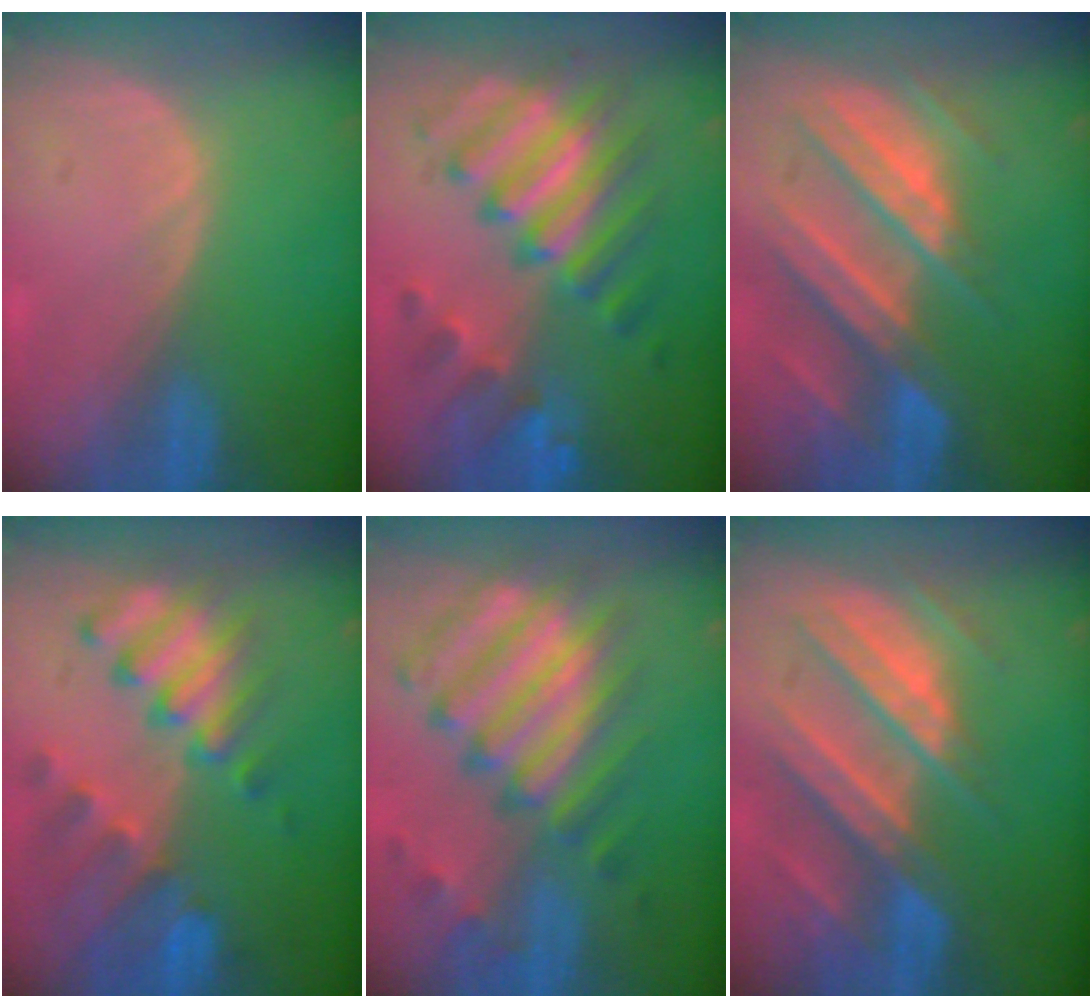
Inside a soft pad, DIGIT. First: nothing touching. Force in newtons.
{"total": 10.3, "press": 10.3, "slide": 0.8}
{"total": 10.5, "press": 9.4, "slide": 4.8}
{"total": 10.2, "press": 8.9, "slide": 5.1}
{"total": 11.9, "press": 10.4, "slide": 5.7}
{"total": 10.4, "press": 9.2, "slide": 4.8}